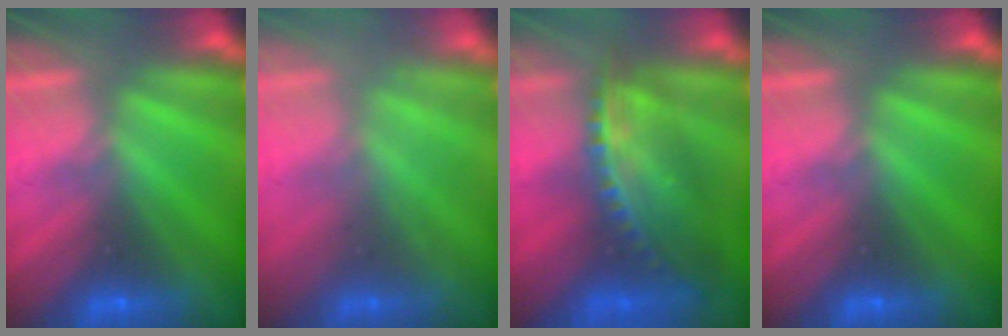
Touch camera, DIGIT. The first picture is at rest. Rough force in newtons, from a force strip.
{"total": 2.2}
{"total": 7.4}
{"total": 0.0}